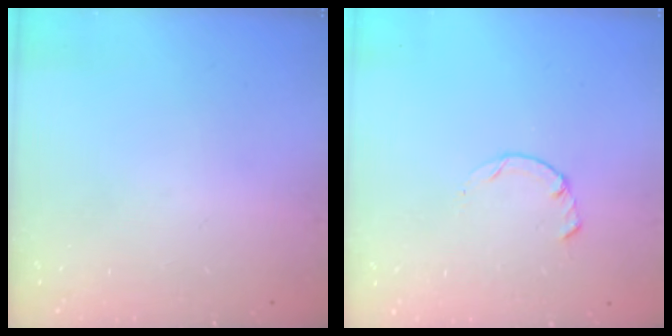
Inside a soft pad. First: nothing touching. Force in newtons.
{"total": 0.5, "press": 0.4, "slide": 0.3}